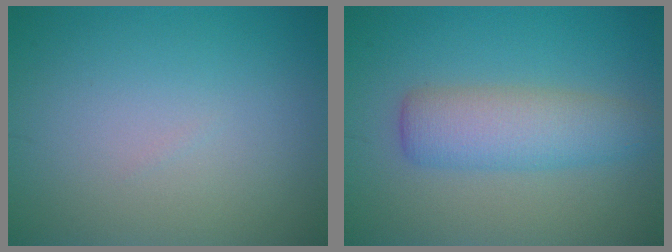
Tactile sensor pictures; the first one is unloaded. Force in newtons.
{"total": 4.6, "press": 4.6, "slide": 0.1}